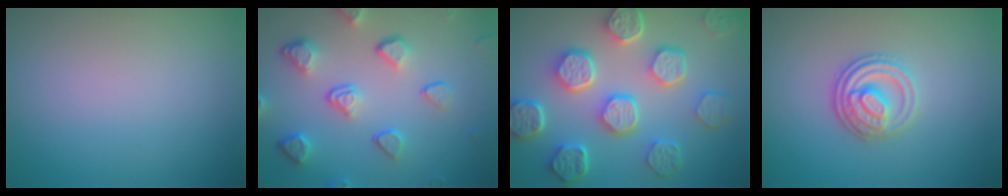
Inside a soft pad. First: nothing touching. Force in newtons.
{"total": 5.0, "press": 3.8, "slide": 3.3}
{"total": 8.1, "press": 6.3, "slide": 5.1}
{"total": 3.3, "press": 2.9, "slide": 1.6}